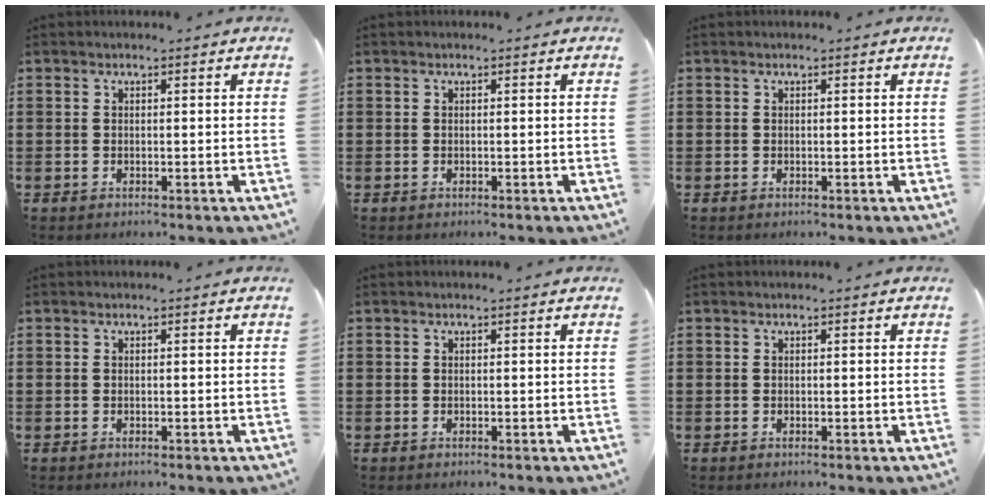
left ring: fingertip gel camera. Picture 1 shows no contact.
{"total": 0.0}
{"total": 0.0}
{"total": 0.0}
{"total": 0.0}
{"total": 0.0}